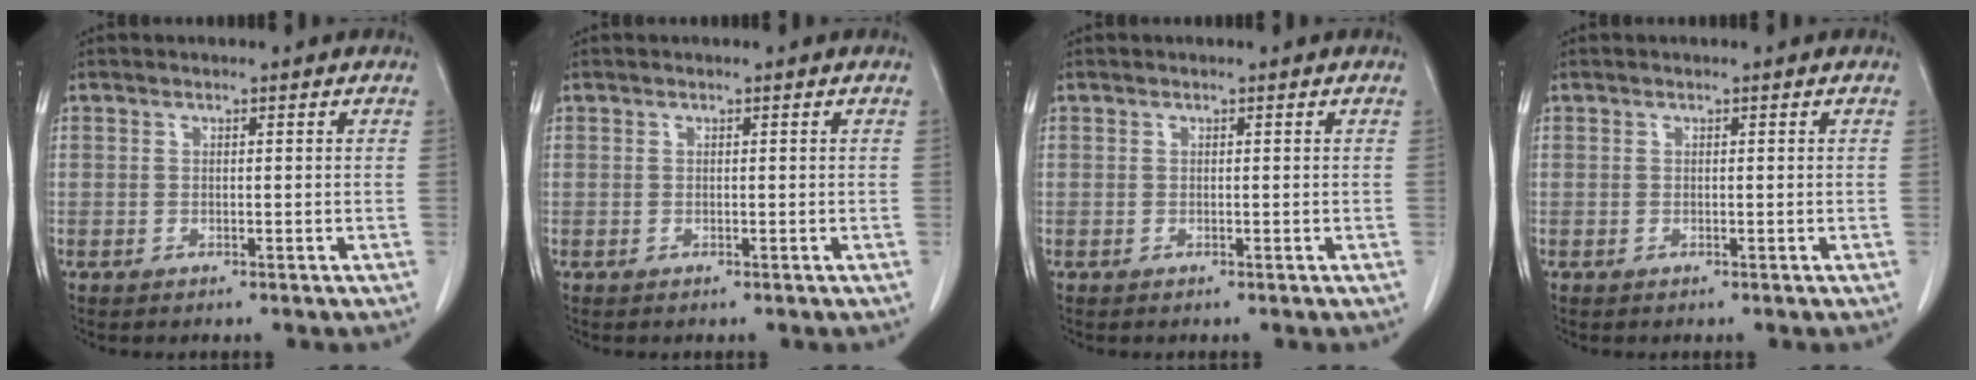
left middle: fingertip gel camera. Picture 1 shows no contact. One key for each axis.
{"total": 0.0}
{"total": 0.0}
{"total": 0.0}